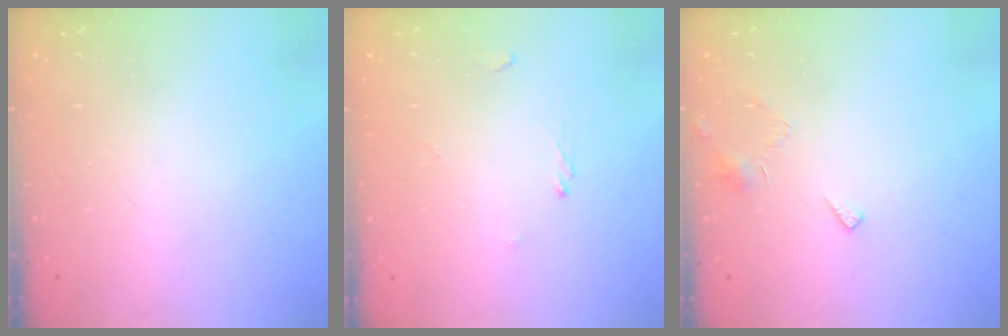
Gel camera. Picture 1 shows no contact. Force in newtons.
{"total": 0.6, "press": 0.3, "slide": 0.5}
{"total": 5.6, "press": 5.6, "slide": 0.3}